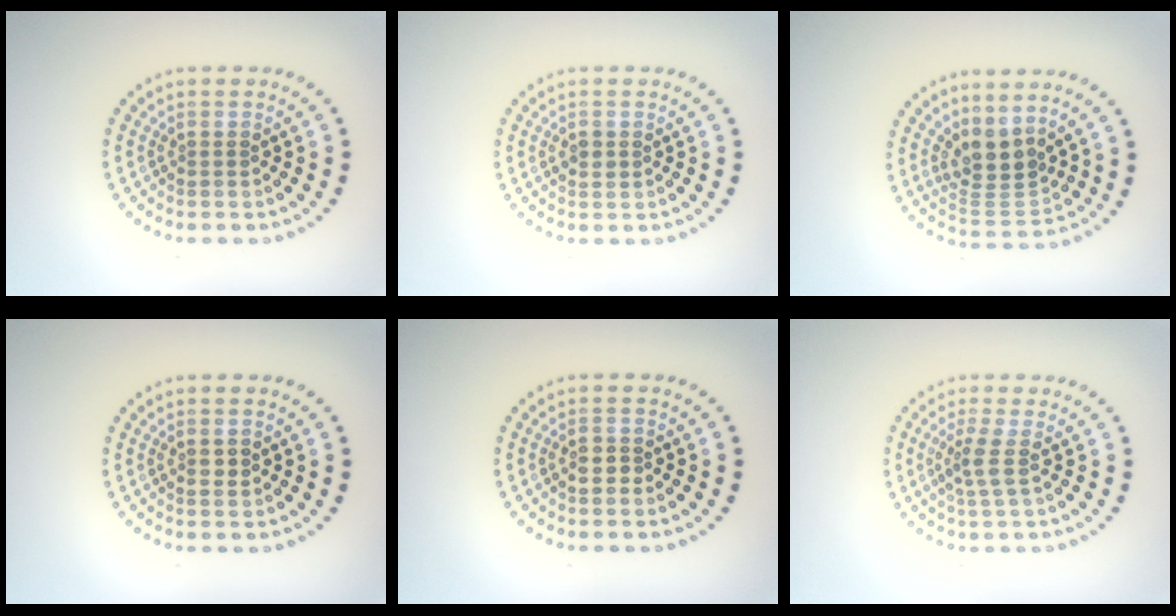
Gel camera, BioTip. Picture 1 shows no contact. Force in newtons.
{"total": 1.1, "press": 1.1, "slide": 0.2}
{"total": 3.8, "press": 3.2, "slide": 2.1}
{"total": 1.0, "press": 1.0, "slide": 0.2}
{"total": 1.4, "press": 1.2, "slide": 0.7}
{"total": 2.1, "press": 1.6, "slide": 1.3}